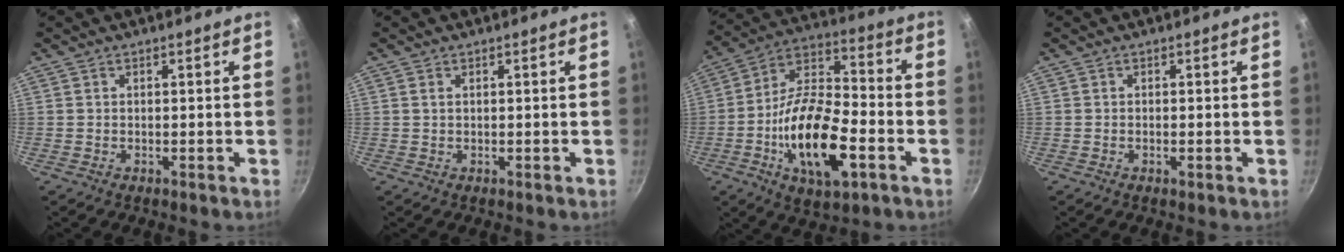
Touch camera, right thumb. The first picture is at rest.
{"total": 0.6, "force": [0.2, 0.4, 0.4], "torque": [-0.009, 0.001, 0.004]}
{"total": 19.9, "force": [-6.2, 8.8, 16.7], "torque": [-0.293, 0.034, -0.119]}
{"total": 0.6, "force": [-0.2, 0.1, 0.5], "torque": [-0.010, 0.002, -0.005]}